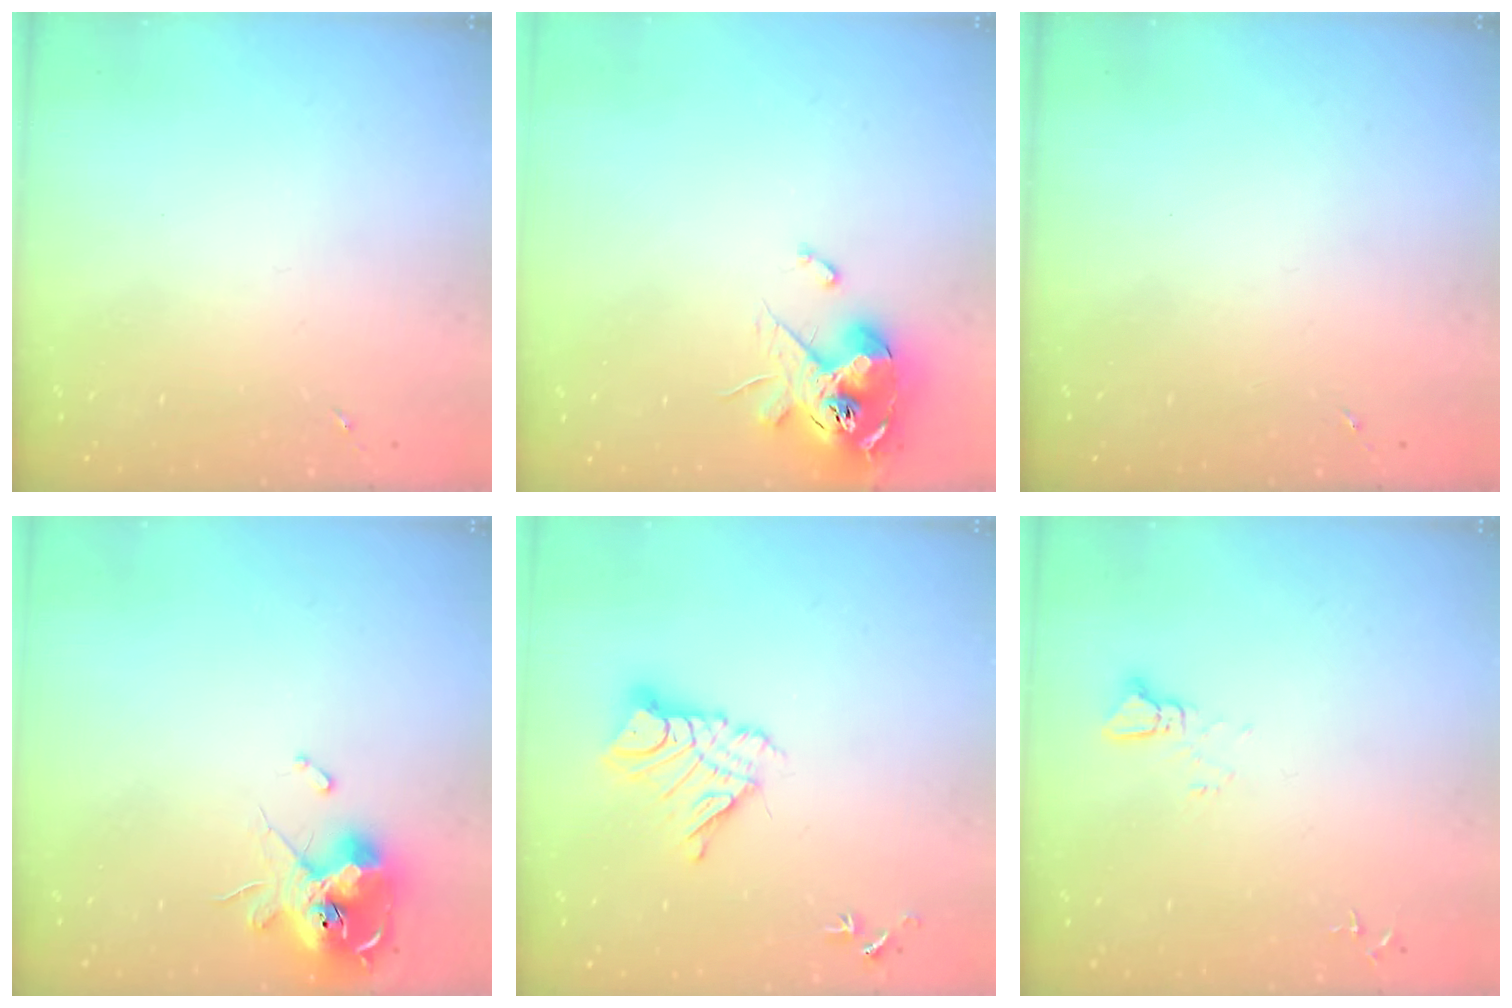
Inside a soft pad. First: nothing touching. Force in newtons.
{"total": 13.4, "press": 13.3, "slide": 1.4}
{"total": 0.0}
{"total": 13.9, "press": 13.8, "slide": 1.9}
{"total": 11.9, "press": 11.9, "slide": 1.1}
{"total": 3.7, "press": 3.7, "slide": 0.3}